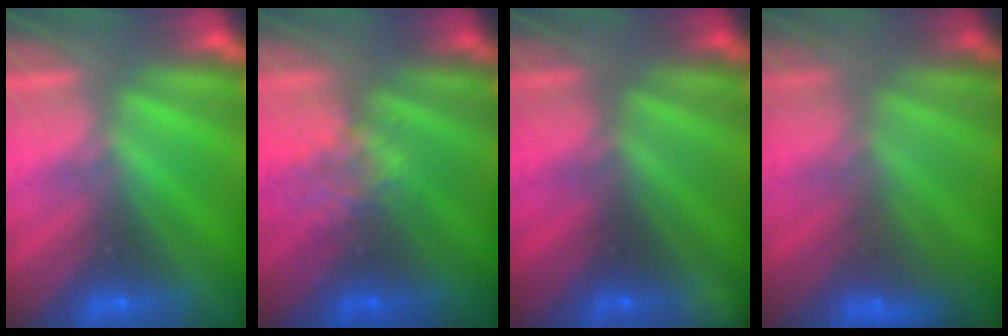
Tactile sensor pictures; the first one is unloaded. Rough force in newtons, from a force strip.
{"total": 4.2}
{"total": 2.4}
{"total": 2.8}